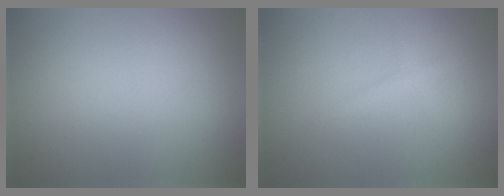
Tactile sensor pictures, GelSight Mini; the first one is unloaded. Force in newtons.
{"total": 0.9, "press": 0.9, "slide": 0.1}